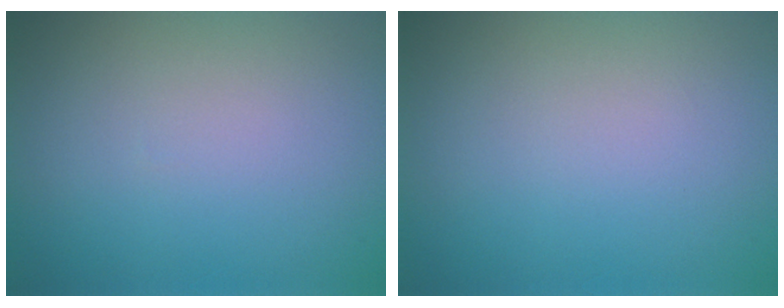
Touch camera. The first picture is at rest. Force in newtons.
{"total": 0.0}